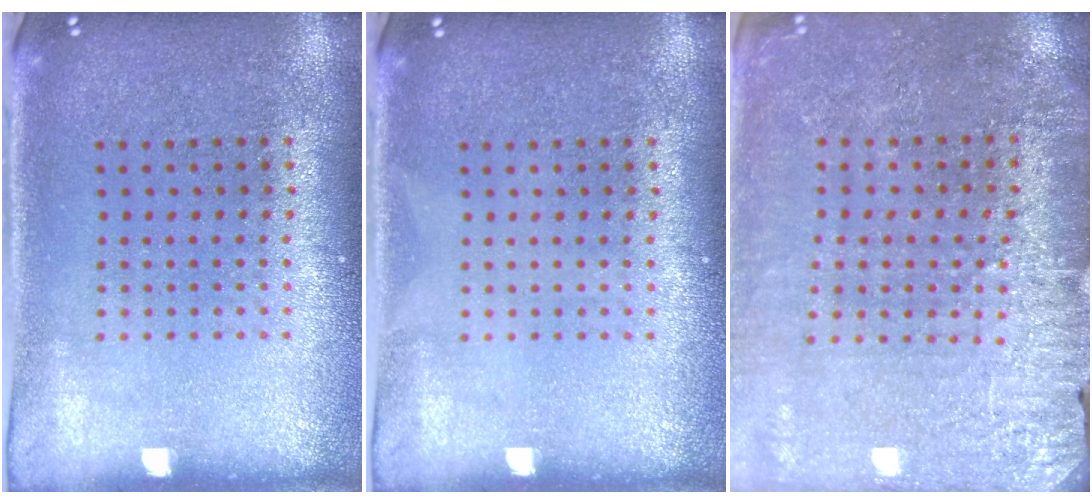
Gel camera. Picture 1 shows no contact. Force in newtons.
{"total": 0.0}
{"total": 2.9, "press": 2.9, "slide": 0.3}